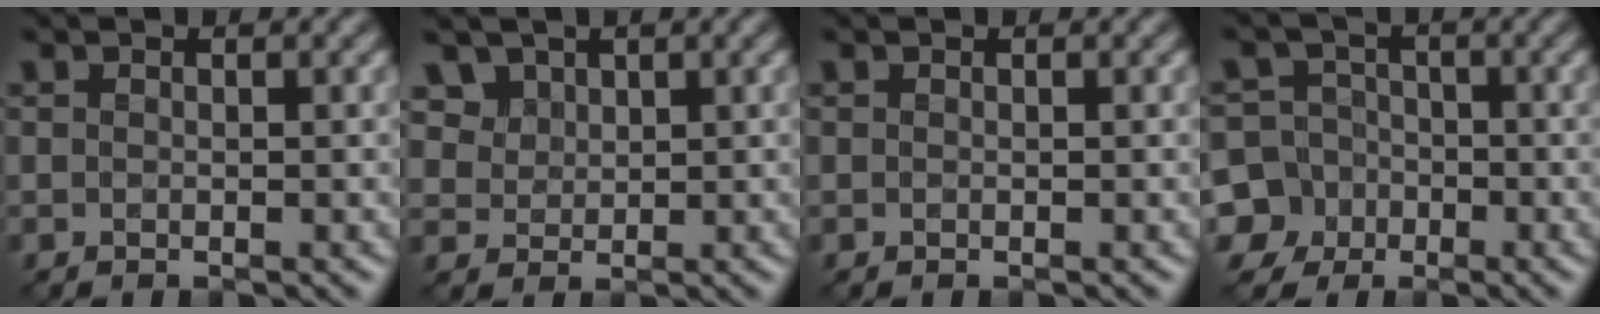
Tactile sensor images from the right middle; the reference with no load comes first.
{"total": 4.0, "force": [2.7, 2.7, 1.3], "torque": [-0.049, -0.006, 0.067]}
{"total": 0.0}
{"total": 9.4, "force": [-3.8, 8.4, 1.8], "torque": [-0.051, -0.014, -0.099]}